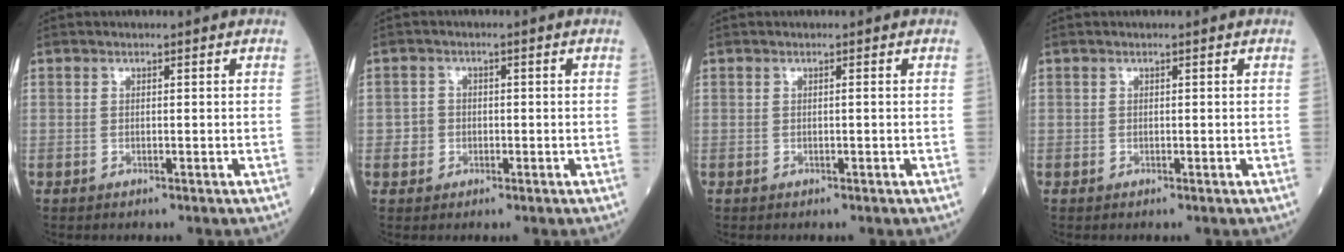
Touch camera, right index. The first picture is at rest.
{"total": 1.8, "force": [-0.5, 1.6, 0.5], "torque": [-0.006, 0.006, -0.008]}
{"total": 0.0}
{"total": 0.0}